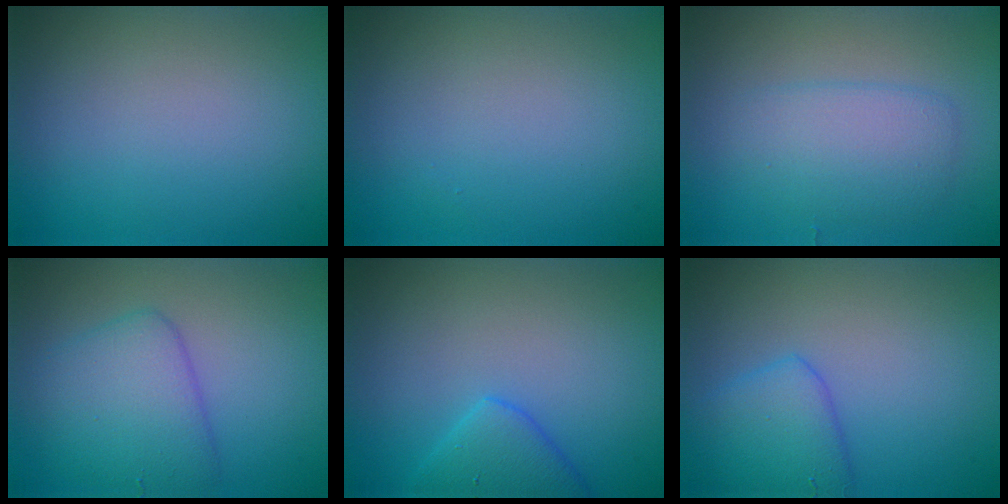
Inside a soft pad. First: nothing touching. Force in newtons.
{"total": 0.0}
{"total": 2.3, "press": 2.3, "slide": 0.1}
{"total": 4.6, "press": 4.6, "slide": 0.1}
{"total": 3.1, "press": 3.0, "slide": 0.3}
{"total": 3.3, "press": 3.3, "slide": 0.2}